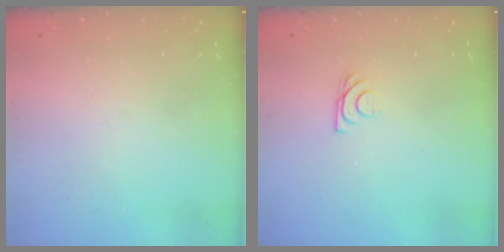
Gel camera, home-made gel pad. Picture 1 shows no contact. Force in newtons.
{"total": 6.1, "press": 6.0, "slide": 0.8}